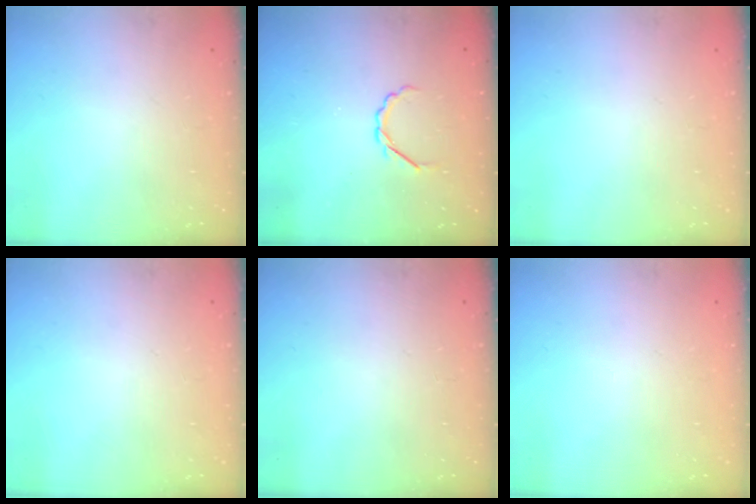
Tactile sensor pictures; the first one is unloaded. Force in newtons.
{"total": 2.5, "press": 2.4, "slide": 0.8}
{"total": 0.0}
{"total": 0.0}
{"total": 0.0}
{"total": 0.0}